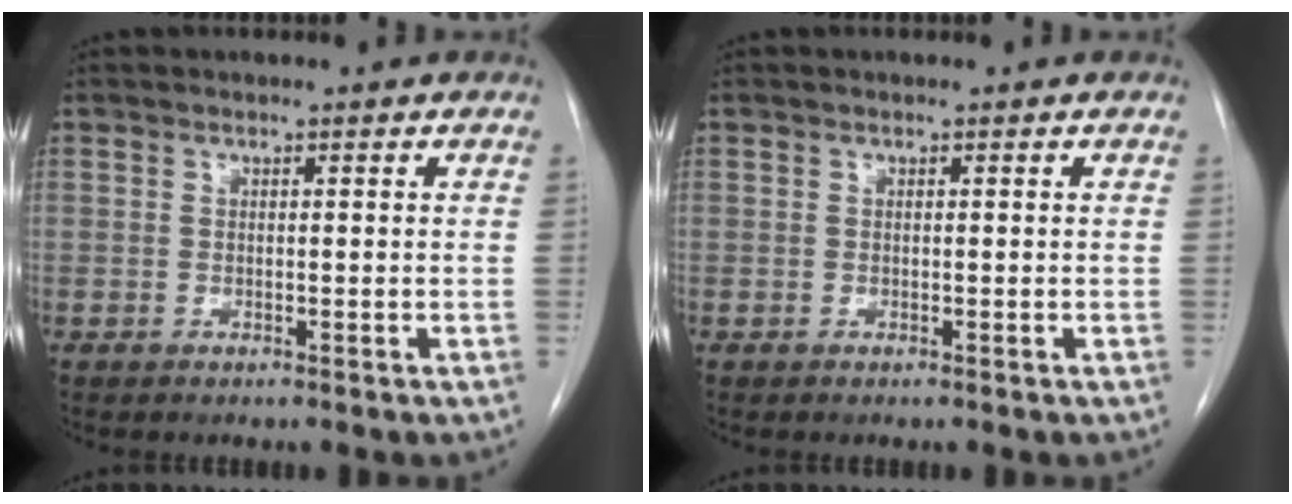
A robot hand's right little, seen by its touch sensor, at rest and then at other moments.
{"total": 0.0}